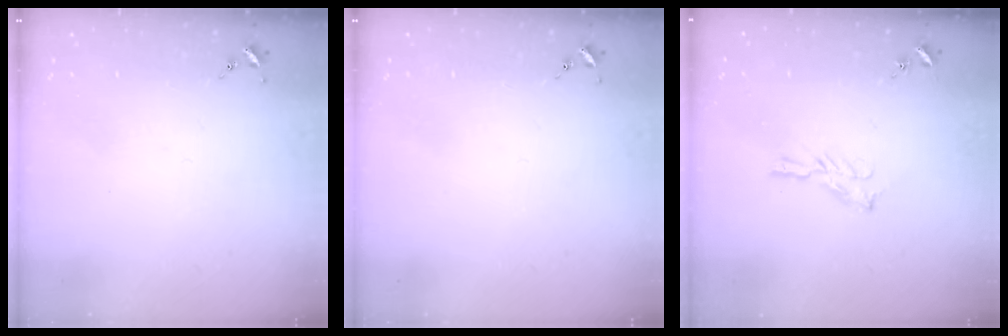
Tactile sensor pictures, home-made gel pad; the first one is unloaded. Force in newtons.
{"total": 0.0}
{"total": 5.1, "press": 5.1, "slide": 0.5}